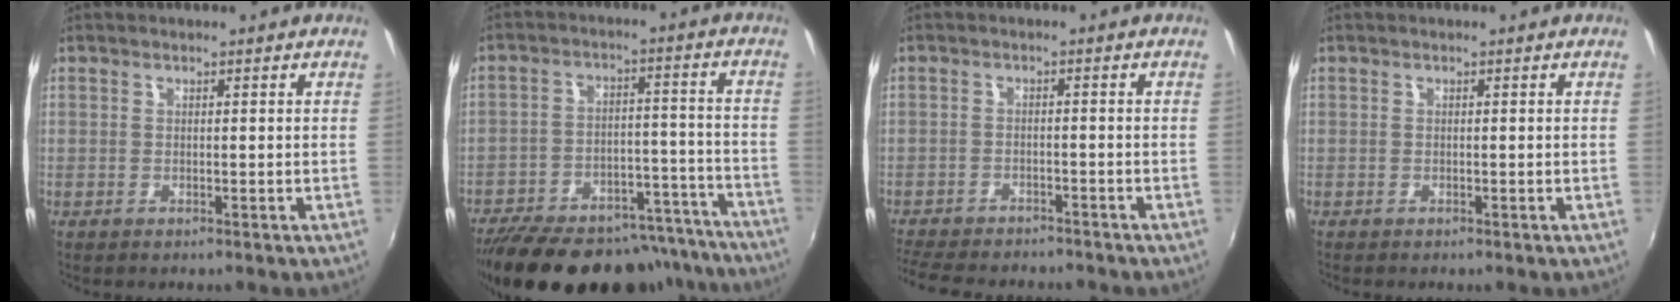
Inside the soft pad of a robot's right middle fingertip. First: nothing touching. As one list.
[{"total": 28.0, "force": [-23.9, 9.8, 10.9], "torque": [-0.199, 0.022, -0.310]}, {"total": 11.1, "force": [-9.9, 2.9, 4.0], "torque": [-0.106, -0.015, -0.156]}, {"total": 0.0}]